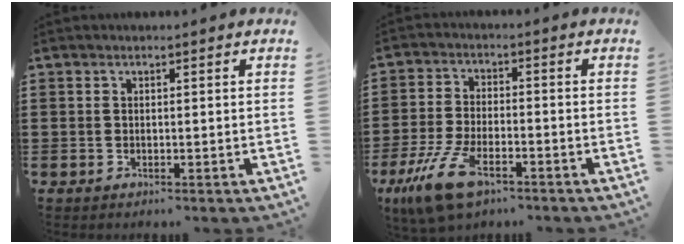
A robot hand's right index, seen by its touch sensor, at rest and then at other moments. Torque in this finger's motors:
{"motor_torque": [1.16, -0.98, 0.50, 0.20]}